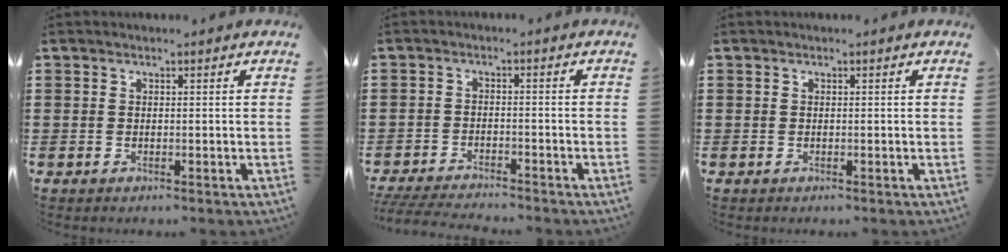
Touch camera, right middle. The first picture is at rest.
{"total": 4.1, "force": [-4.0, 0.3, 1.0], "torque": [-0.030, -0.005, -0.084]}
{"total": 0.0}